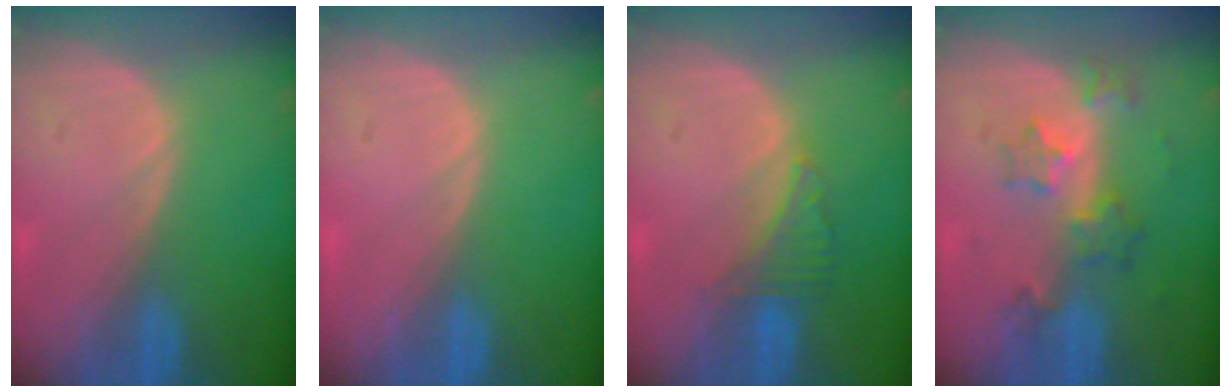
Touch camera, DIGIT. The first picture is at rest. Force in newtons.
{"total": 0.0}
{"total": 3.2, "press": 3.2, "slide": 0.2}
{"total": 5.8, "press": 5.3, "slide": 2.3}